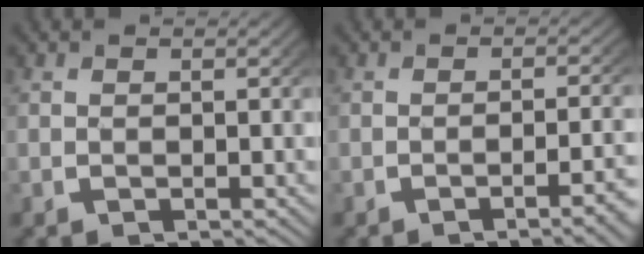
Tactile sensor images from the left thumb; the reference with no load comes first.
{"total": 3.6, "force": [-1.8, 0.4, 3.0], "torque": [-0.042, 0.005, -0.031]}